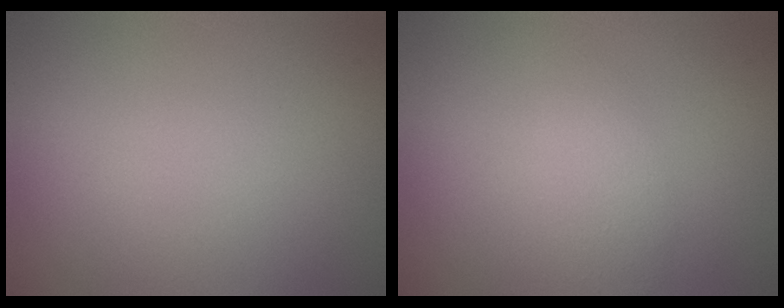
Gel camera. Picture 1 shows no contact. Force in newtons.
{"total": 1.9, "press": 1.9, "slide": 0.1}